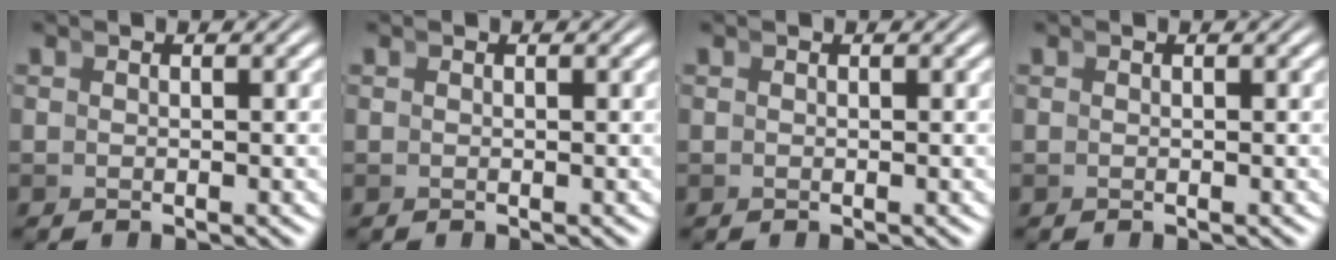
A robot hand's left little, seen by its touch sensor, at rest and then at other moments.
{"total": 0.0}
{"total": 0.0}
{"total": 0.0}